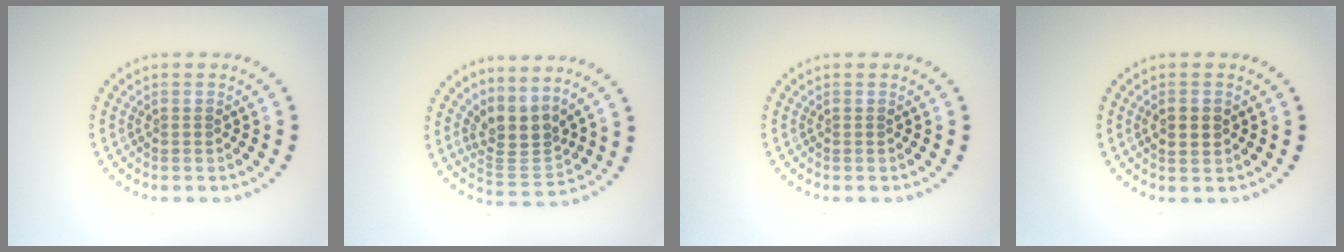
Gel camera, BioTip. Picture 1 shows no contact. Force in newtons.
{"total": 3.4, "press": 2.5, "slide": 2.3}
{"total": 0.0}
{"total": 1.8, "press": 1.8, "slide": 0.2}